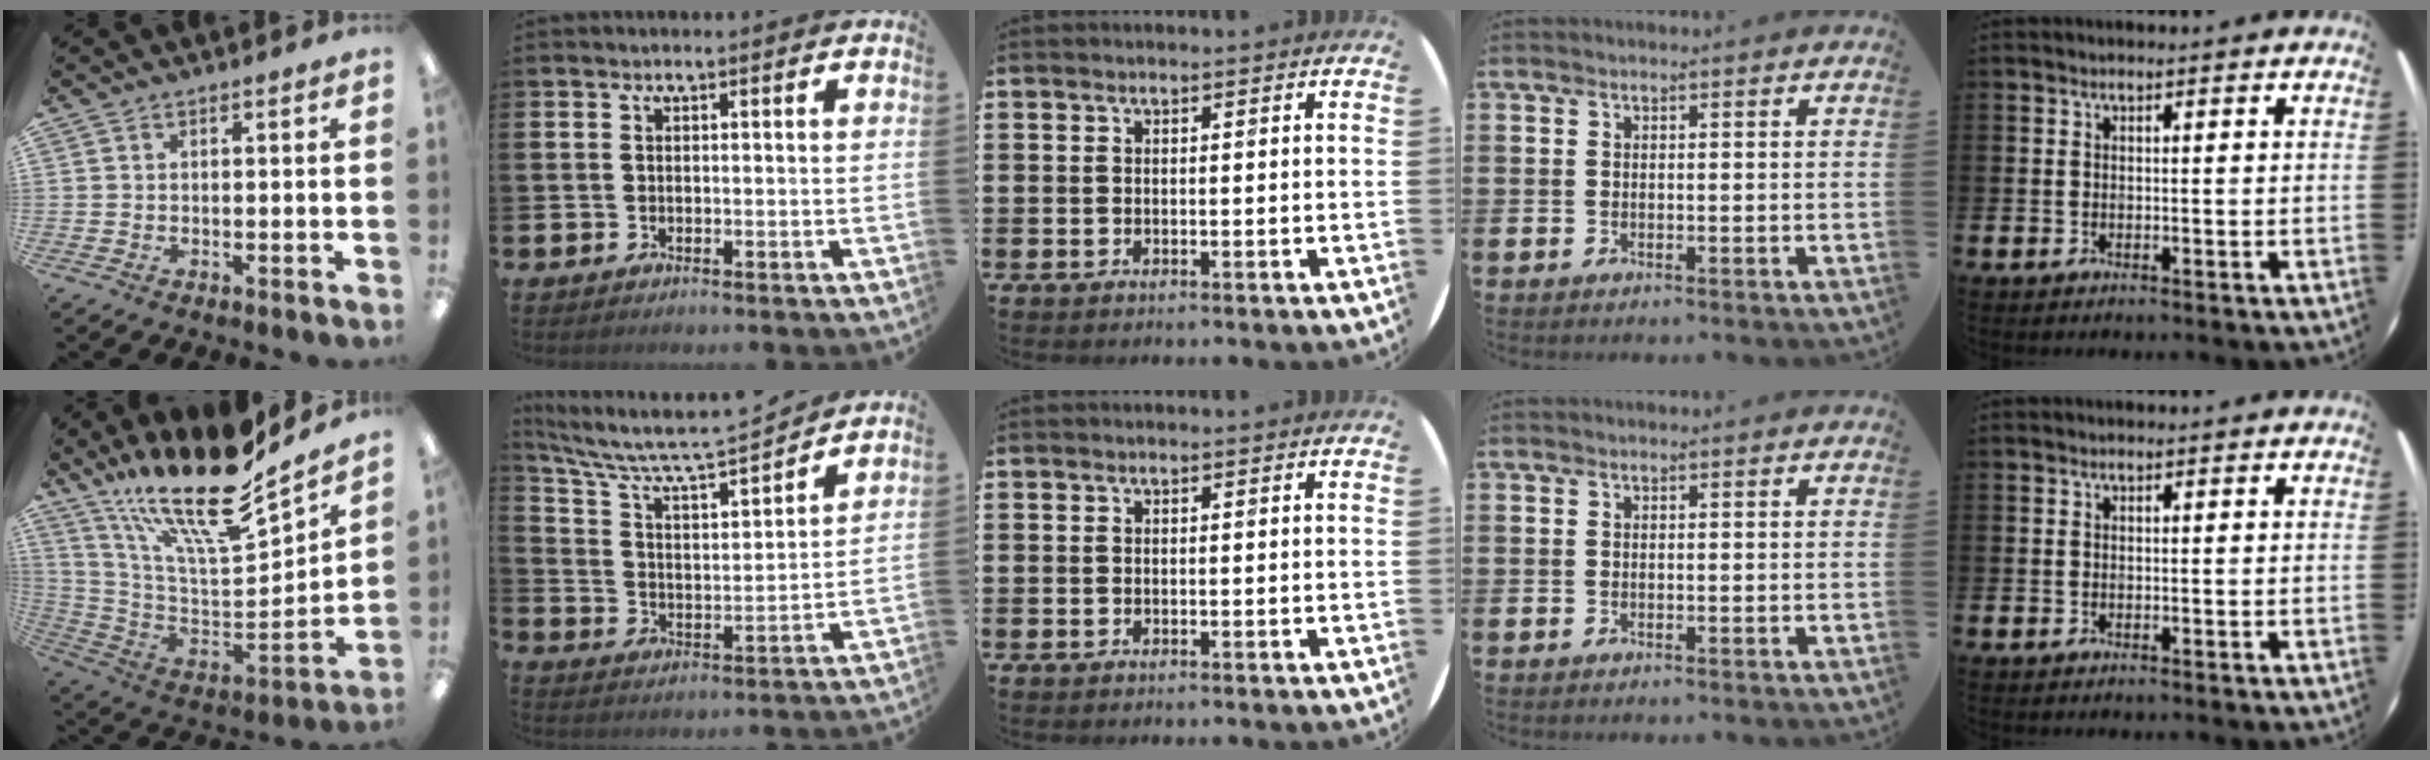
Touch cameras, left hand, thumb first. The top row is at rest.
{"thumb": {"total": 21.4, "force": [16.1, 5.1, 13.2], "torque": [-0.238, -0.122, 0.269]}, "index": {"total": 8.4, "force": [7.9, 1.2, 2.6], "torque": [-0.089, -0.062, 0.130]}}